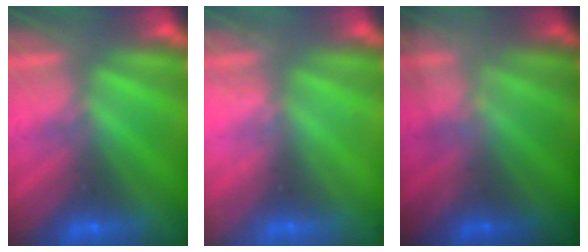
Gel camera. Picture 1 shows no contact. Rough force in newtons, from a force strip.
{"total": 2.2}
{"total": 1.3}